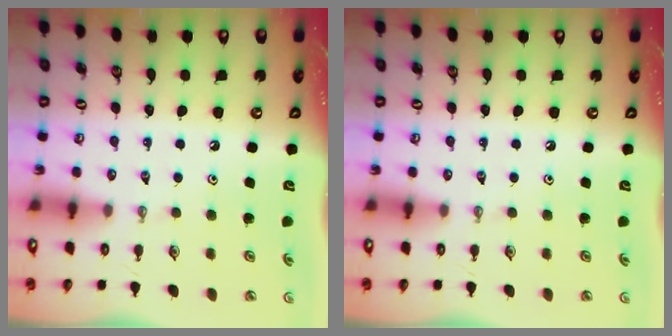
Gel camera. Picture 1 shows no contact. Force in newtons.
{"total": 0.0}